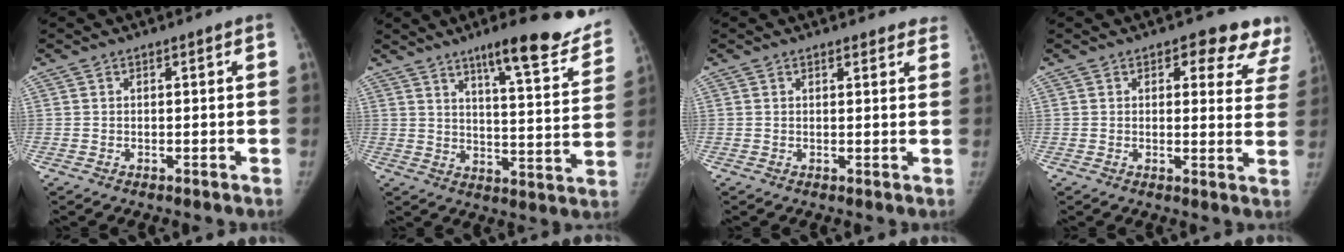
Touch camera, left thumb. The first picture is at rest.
{"total": 18.9, "force": [13.4, 3.6, 12.8], "torque": [-0.138, -0.069, 0.185]}
{"total": 4.2, "force": [3.9, 1.5, 0.9], "torque": [0.019, -0.014, 0.030]}
{"total": 11.0, "force": [7.8, 5.2, 5.7], "torque": [-0.007, -0.032, 0.067]}